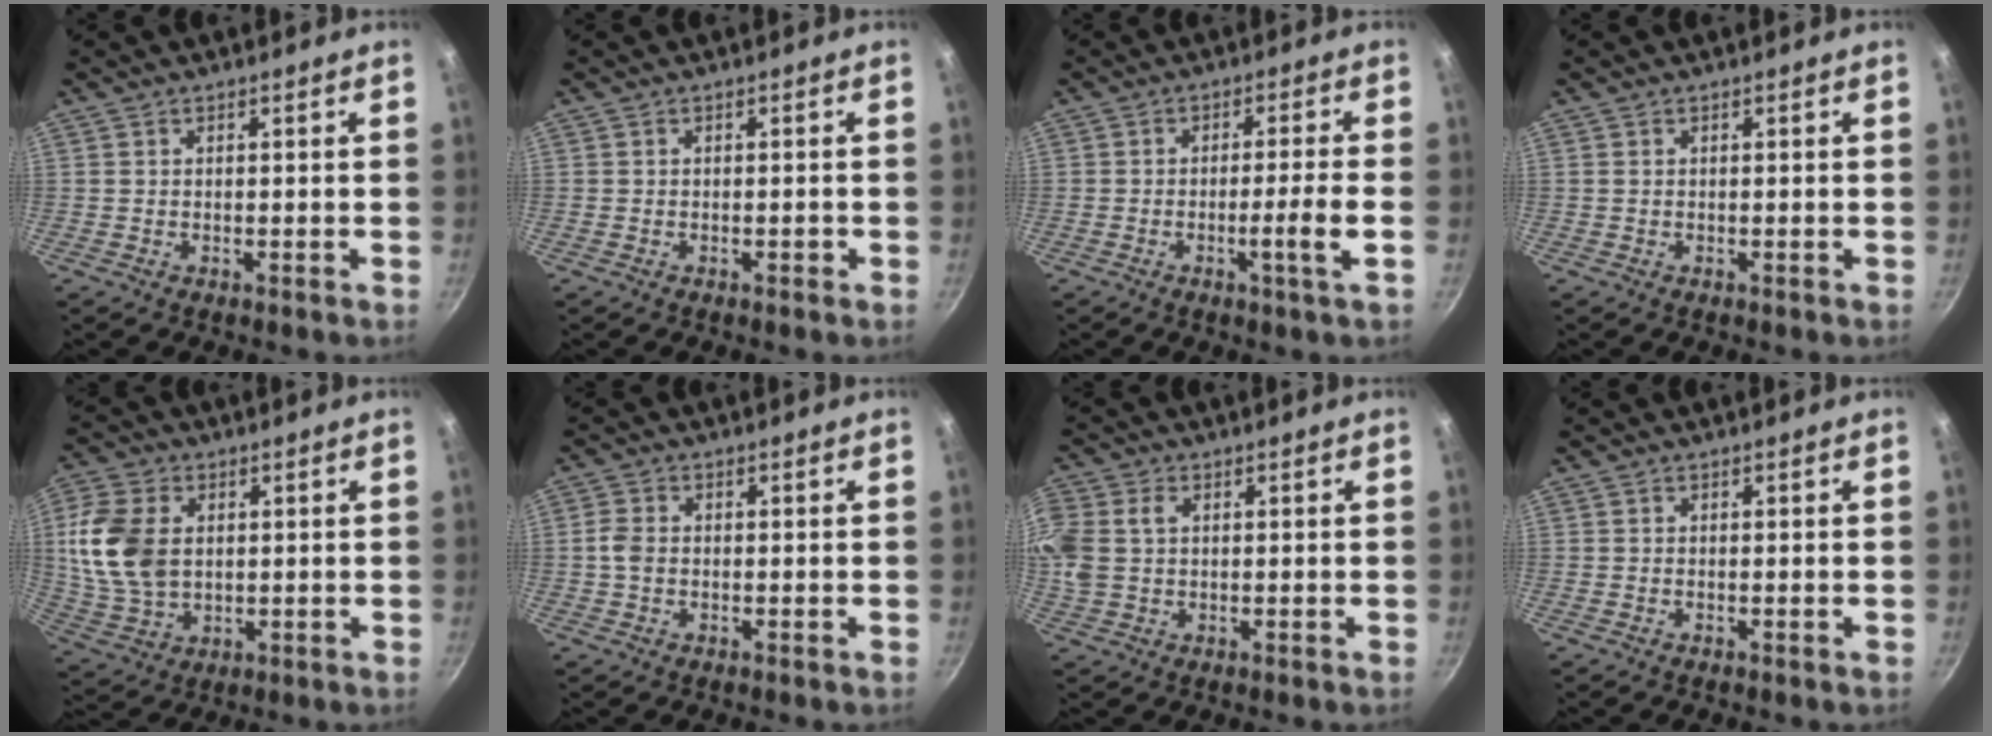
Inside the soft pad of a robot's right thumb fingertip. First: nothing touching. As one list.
[{"total": 0.7, "force": [-0.4, 0.4, 0.4], "torque": [-0.005, 0.005, -0.006]}, {"total": 5.3, "force": [-1.7, -0.6, 4.9], "torque": [-0.084, 0.013, -0.027]}, {"total": 0.0}, {"total": 13.6, "force": [1.9, 9.5, 9.6], "torque": [-0.179, -0.006, 0.042]}, {"total": 3.0, "force": [-0.3, 2.3, 1.9], "torque": [-0.037, 0.007, -0.011]}, {"total": 10.4, "force": [1.9, 7.9, 6.5], "torque": [-0.159, 0.019, 0.036]}, {"total": 0.0}]